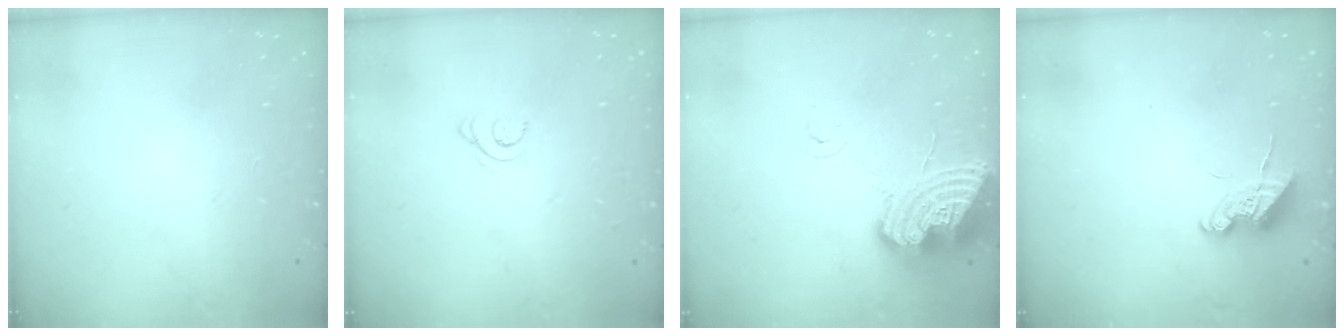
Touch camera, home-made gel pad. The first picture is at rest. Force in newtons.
{"total": 3.9, "press": 3.9, "slide": 0.4}
{"total": 14.4, "press": 14.2, "slide": 2.2}
{"total": 6.9, "press": 6.8, "slide": 1.0}